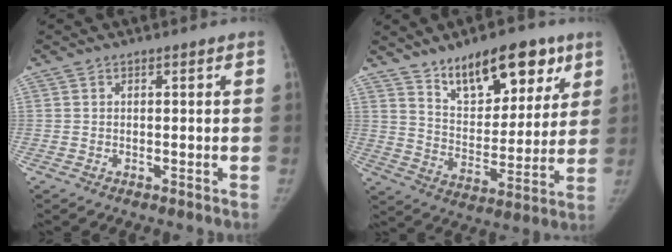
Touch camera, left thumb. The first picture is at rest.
{"total": 17.9, "force": [11.1, 8.4, 11.2], "torque": [-0.116, -0.056, 0.184]}